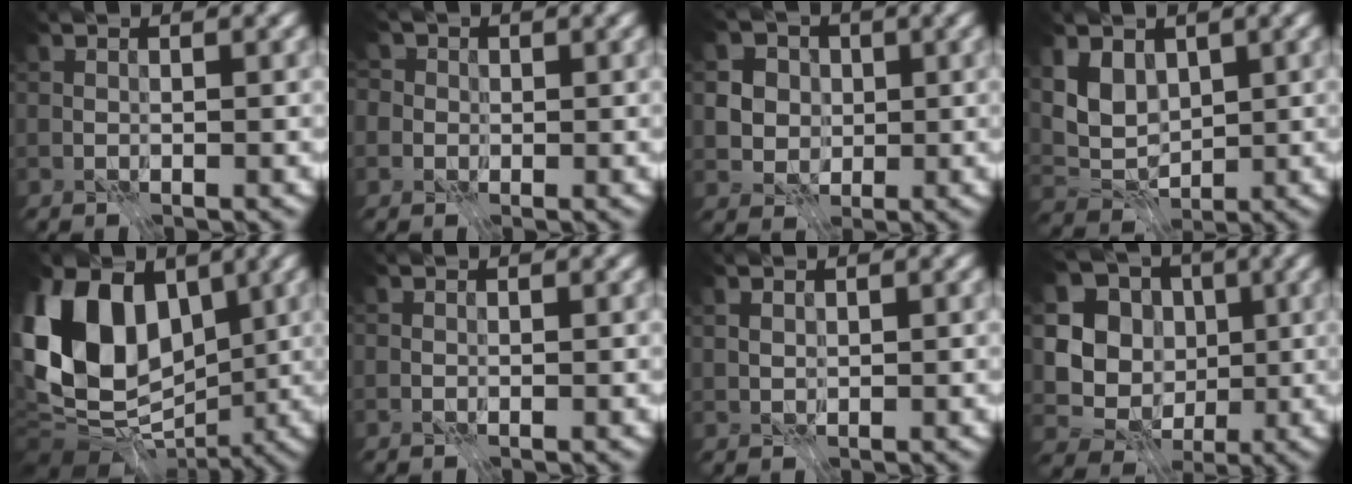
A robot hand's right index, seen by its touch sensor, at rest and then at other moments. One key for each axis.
{"total": 5.2, "fx": 2.0, "fy": 4.3, "fz": 2.1, "tx": -0.032, "ty": 0.025, "tz": 0.001}
{"total": 7.0, "fx": 1.9, "fy": 6.0, "fz": 3.0, "tx": -0.055, "ty": 0.020, "tz": 0.019}
{"total": 3.8, "fx": 1.6, "fy": 2.6, "fz": 2.2, "tx": -0.053, "ty": -0.011, "tz": 0.022}
{"total": 13.7, "fx": 1.2, "fy": 10.0, "fz": 9.3, "tx": -0.182, "ty": 0.011, "tz": 0.001}
{"total": 0.0}
{"total": 0.9, "fx": 0.4, "fy": 0.5, "fz": 0.5, "tx": -0.011, "ty": -0.001, "tz": 0.008}
{"total": 8.0, "fx": 0.8, "fy": 7.0, "fz": 3.8, "tx": -0.064, "ty": -0.013, "tz": 0.000}